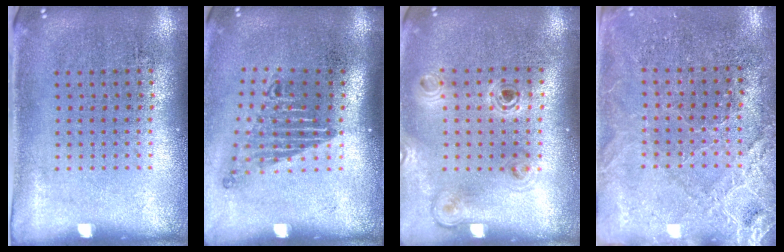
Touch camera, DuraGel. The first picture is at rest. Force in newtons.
{"total": 1.7, "press": 1.2, "slide": 1.2}
{"total": 1.0, "press": 1.0, "slide": 0.1}
{"total": 2.8, "press": 2.8, "slide": 0.3}